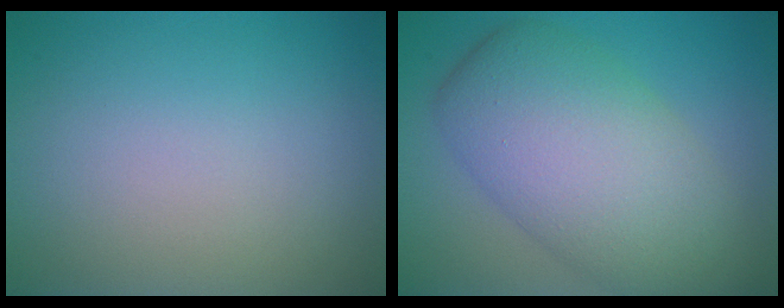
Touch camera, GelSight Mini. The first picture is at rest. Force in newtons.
{"total": 9.6, "press": 9.6, "slide": 0.3}